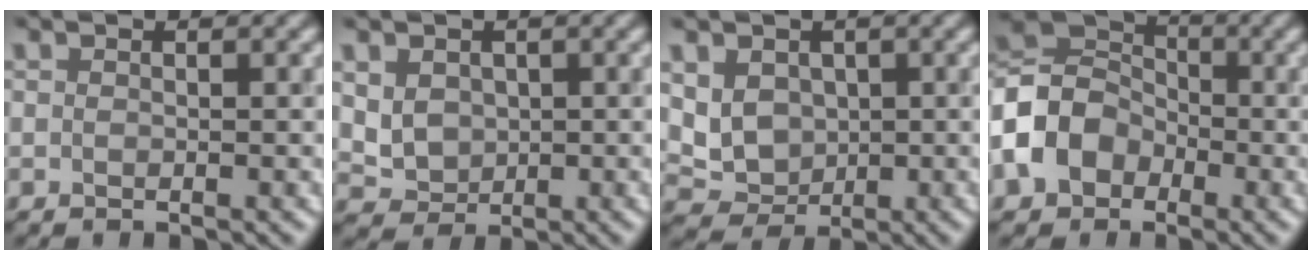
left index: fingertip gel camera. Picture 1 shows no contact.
{"total": 3.9, "force": [1.0, 3.3, 1.9], "torque": [-0.047, 0.002, 0.026]}
{"total": 5.4, "force": [1.1, 4.6, 2.7], "torque": [-0.047, 0.010, 0.017]}
{"total": 7.1, "force": [-2.6, 5.6, 3.5], "torque": [-0.074, 0.009, -0.070]}